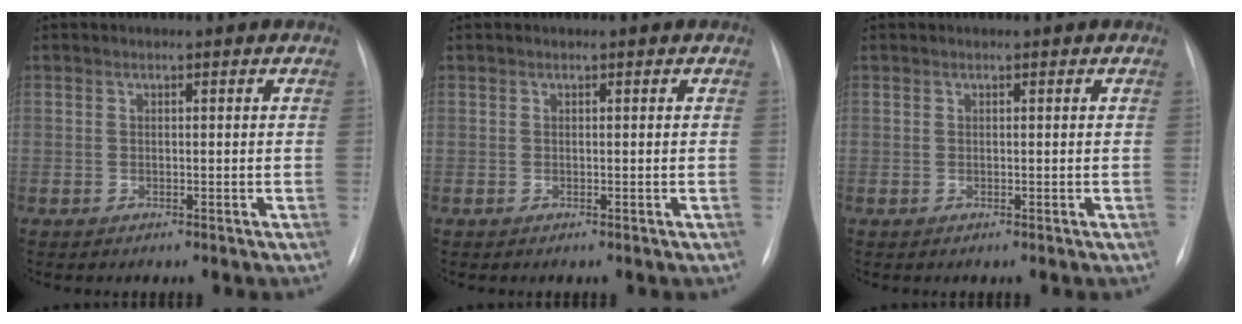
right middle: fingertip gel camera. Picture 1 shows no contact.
{"total": 0.0}
{"total": 0.0}